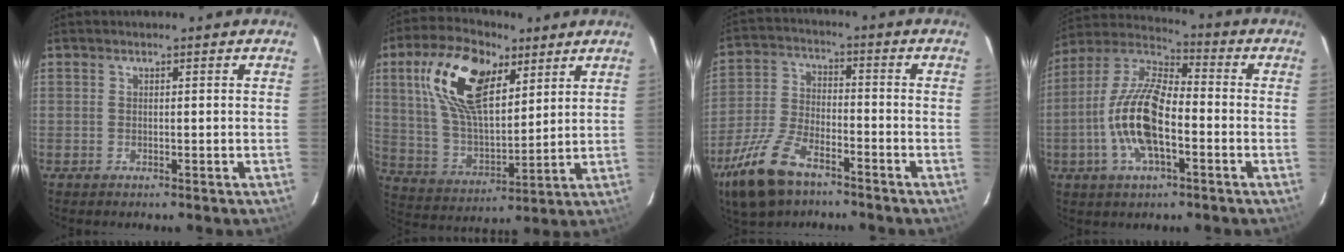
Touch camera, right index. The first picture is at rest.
{"total": 18.7, "force": [8.4, 9.3, 13.8], "torque": [-0.275, 0.024, 0.161]}
{"total": 14.5, "force": [-9.6, 6.4, 8.7], "torque": [-0.204, -0.019, -0.185]}
{"total": 15.2, "force": [-4.2, 6.1, 13.3], "torque": [-0.271, 0.002, -0.085]}